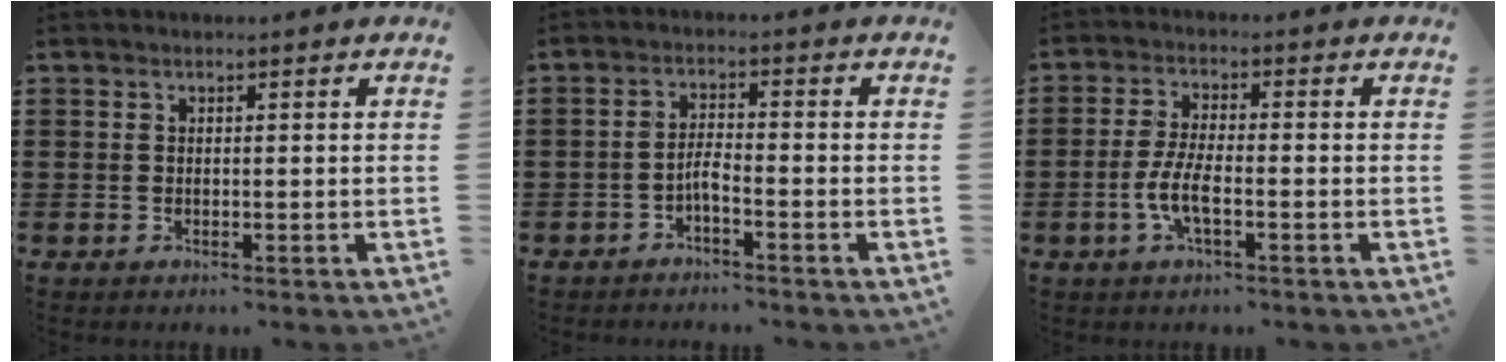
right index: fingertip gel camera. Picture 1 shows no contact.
{"total": 2.5, "force": [-1.7, 0.3, 1.8], "torque": [-0.037, 0.004, -0.033]}
{"total": 5.2, "force": [-1.8, 1.4, 4.7], "torque": [-0.109, -0.008, -0.039]}